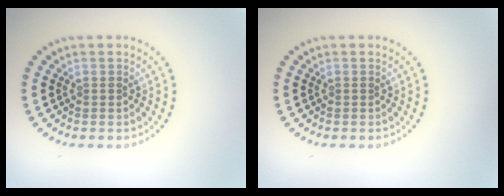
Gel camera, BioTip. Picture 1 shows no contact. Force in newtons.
{"total": 0.0}